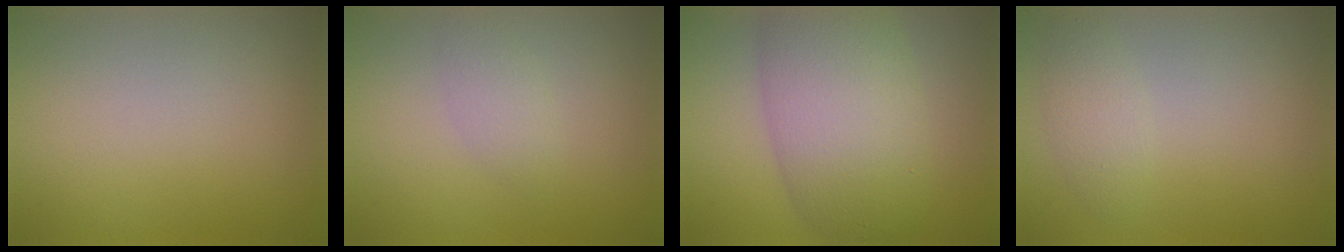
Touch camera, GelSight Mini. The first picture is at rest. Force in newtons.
{"total": 1.6, "press": 1.6, "slide": 0.1}
{"total": 9.2, "press": 9.2, "slide": 0.4}
{"total": 1.7, "press": 1.7, "slide": 0.1}